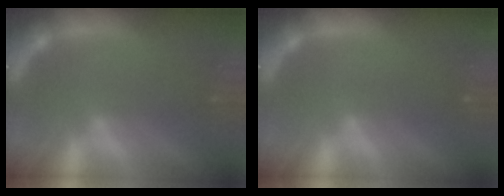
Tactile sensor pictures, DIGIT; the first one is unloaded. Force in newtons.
{"total": 0.0}